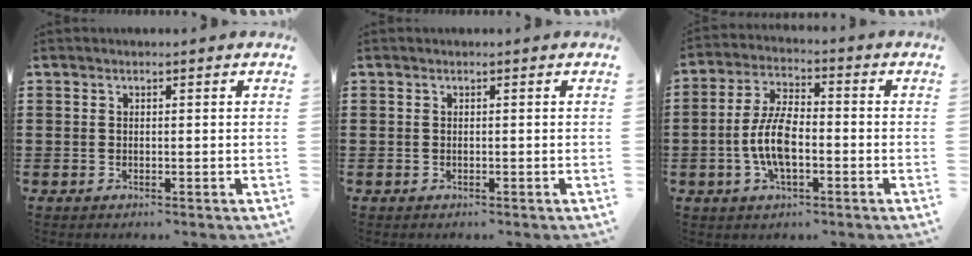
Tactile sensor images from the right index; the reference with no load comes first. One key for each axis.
{"total": 0.0}
{"total": 8.0, "fx": -1.8, "fy": 3.5, "fz": 7.0, "tx": -0.162, "ty": -0.002, "tz": -0.040}